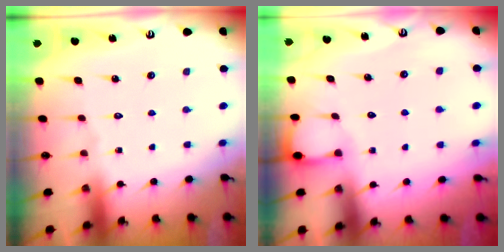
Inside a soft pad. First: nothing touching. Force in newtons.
{"total": 2.5, "press": 2.4, "slide": 0.4}